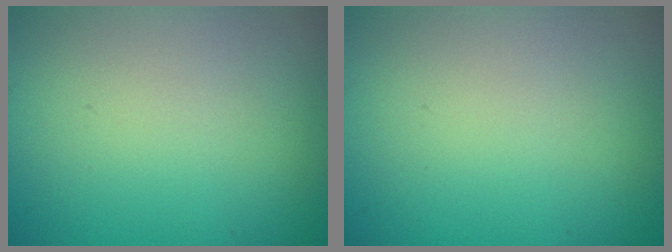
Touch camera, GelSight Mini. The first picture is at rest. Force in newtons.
{"total": 0.0}